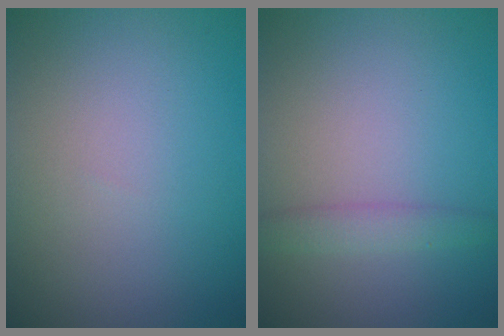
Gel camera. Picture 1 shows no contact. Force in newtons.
{"total": 1.8, "press": 1.8, "slide": 0.1}